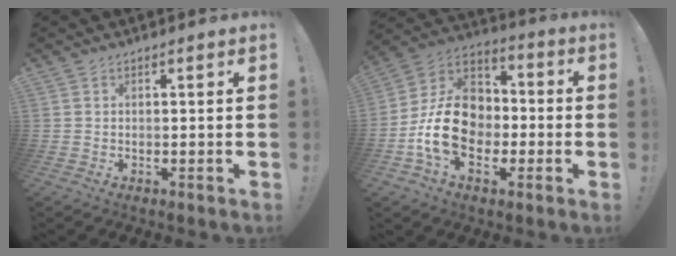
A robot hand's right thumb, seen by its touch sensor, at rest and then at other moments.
{"total": 18.5, "force": [-4.5, 14.0, 11.3], "torque": [-0.197, 0.034, -0.068]}